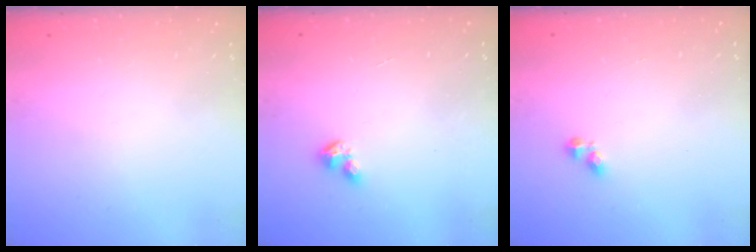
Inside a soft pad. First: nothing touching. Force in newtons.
{"total": 1.8, "press": 1.7, "slide": 0.3}
{"total": 2.5, "press": 2.5, "slide": 0.4}